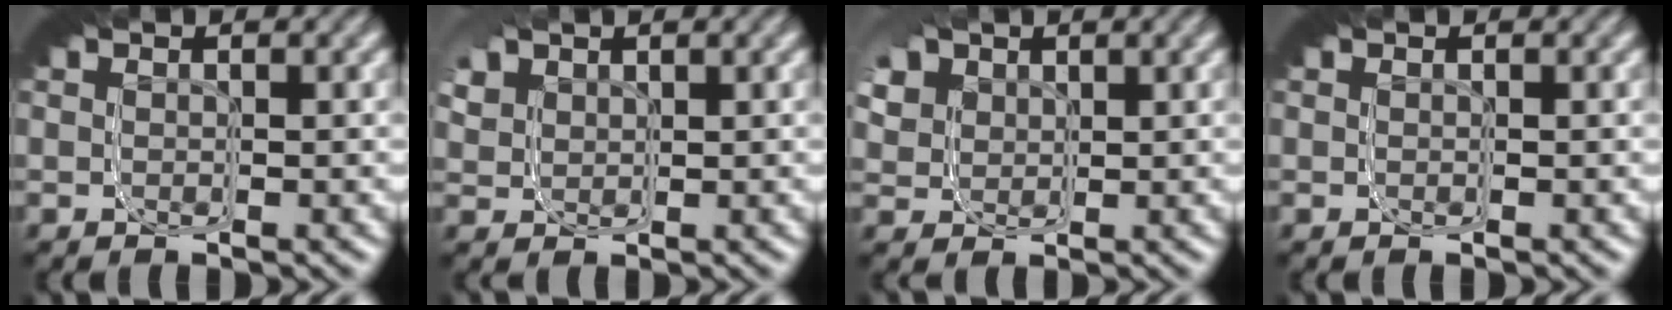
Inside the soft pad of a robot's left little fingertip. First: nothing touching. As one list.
[{"total": 6.1, "force": [2.5, 4.9, 2.7], "torque": [-0.058, 0.013, 0.025]}, {"total": 8.0, "force": [2.8, 6.5, 3.7], "torque": [-0.068, 0.015, 0.025]}, {"total": 0.0}]